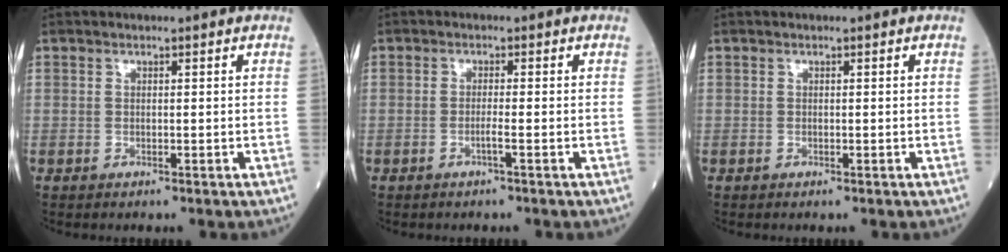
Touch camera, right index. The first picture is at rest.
{"total": 1.2, "force": [-0.7, -0.3, 0.9], "torque": [-0.016, 0.001, -0.015]}
{"total": 0.0}